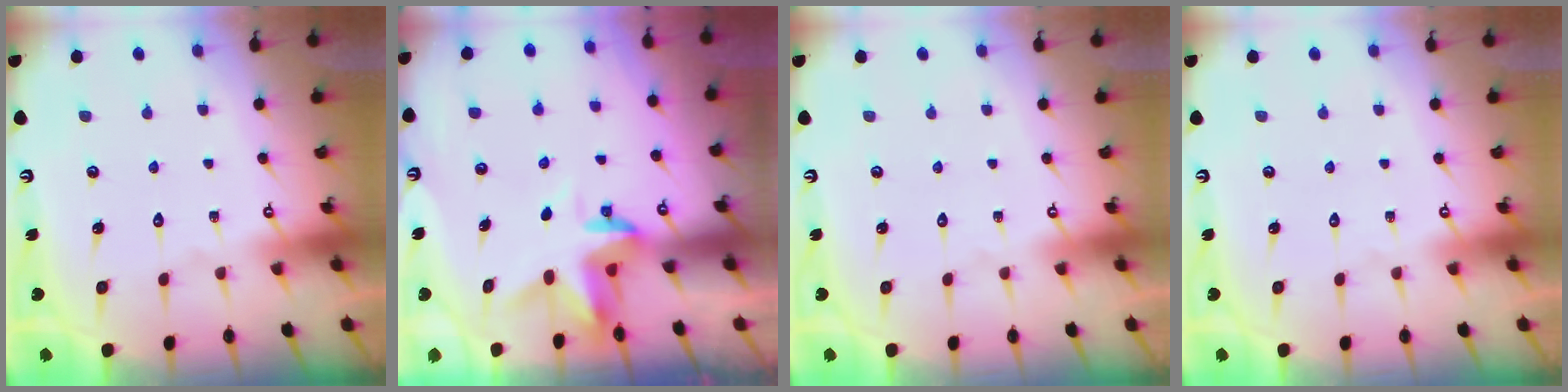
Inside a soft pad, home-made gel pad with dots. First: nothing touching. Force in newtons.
{"total": 3.5, "press": 3.5, "slide": 0.2}
{"total": 0.0}
{"total": 0.0}